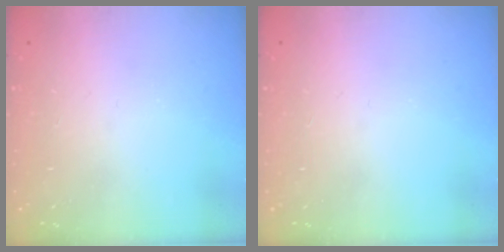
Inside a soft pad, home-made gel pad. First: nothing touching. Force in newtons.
{"total": 0.0}